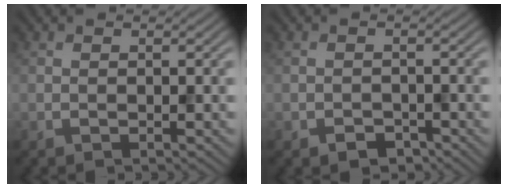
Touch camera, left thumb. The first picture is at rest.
{"total": 2.0, "force": [-1.3, 1.2, 0.8], "torque": [-0.013, -0.001, -0.025]}